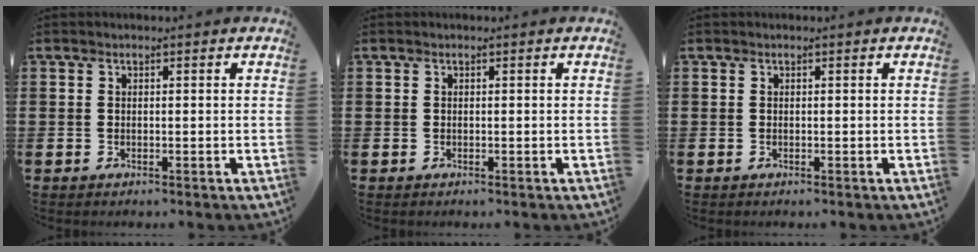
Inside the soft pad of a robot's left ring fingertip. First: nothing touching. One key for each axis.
{"total": 0.0}
{"total": 0.0}